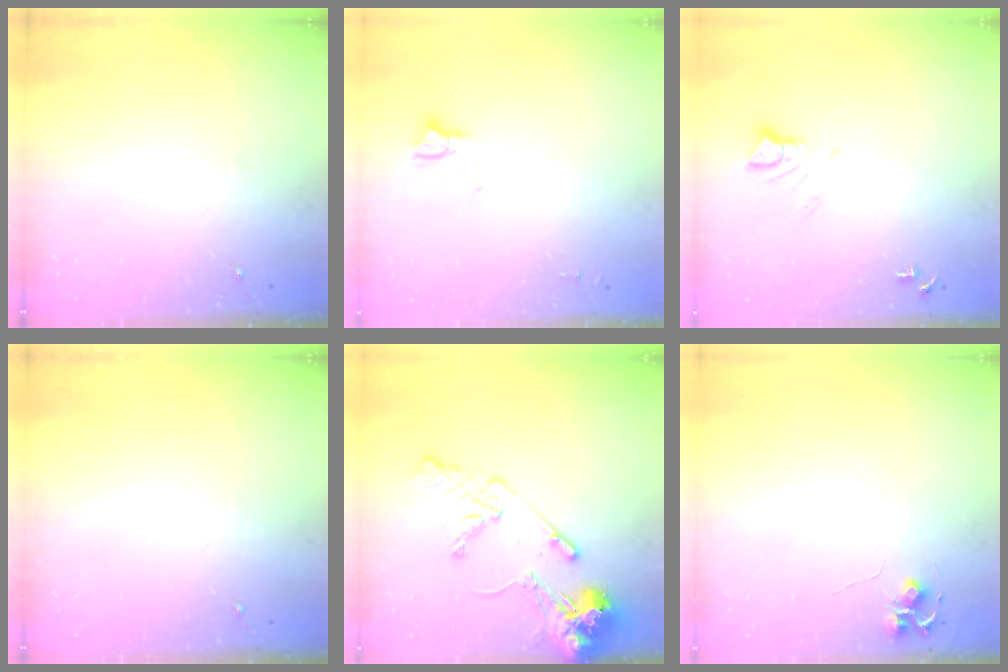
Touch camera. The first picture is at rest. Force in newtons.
{"total": 5.3, "press": 5.3, "slide": 0.5}
{"total": 7.2, "press": 7.2, "slide": 0.8}
{"total": 0.0}
{"total": 13.7, "press": 13.5, "slide": 2.3}
{"total": 5.9, "press": 5.9, "slide": 0.5}